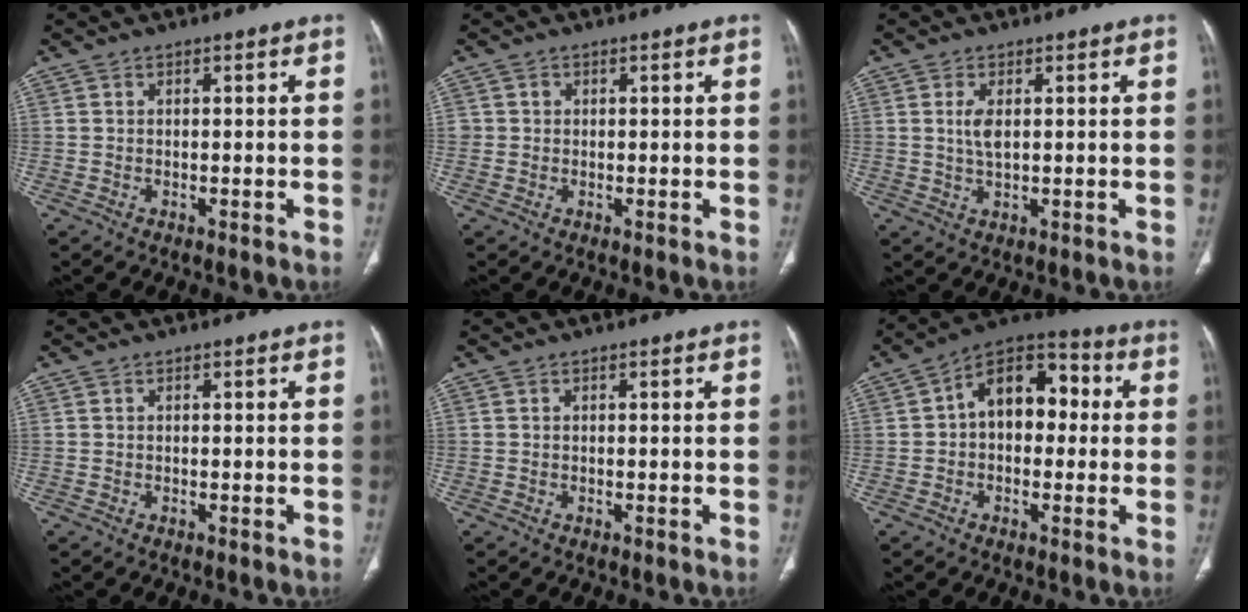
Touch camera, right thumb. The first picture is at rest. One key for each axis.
{"total": 1.1, "fx": 0.2, "fy": 1.1, "fz": 0.1, "tx": 0.008, "ty": 0.003, "tz": 0.002}
{"total": 3.5, "fx": 0.7, "fy": 1.6, "fz": 3.1, "tx": -0.066, "ty": -0.003, "tz": 0.018}
{"total": 0.0}
{"total": 0.0}
{"total": 12.8, "fx": 1.2, "fy": 8.4, "fz": 9.6, "tx": -0.108, "ty": 0.038, "tz": 0.004}